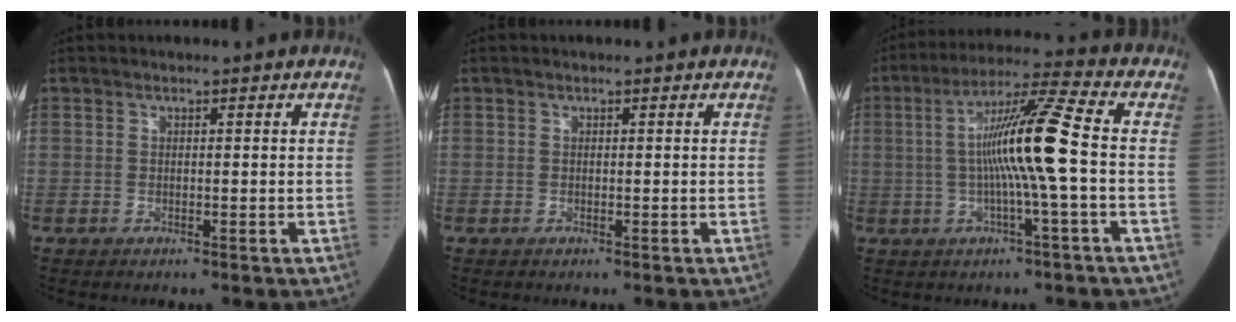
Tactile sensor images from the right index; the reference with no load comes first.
{"total": 0.0}
{"total": 12.0, "force": [-0.7, -1.1, 12.0], "torque": [-0.218, 0.011, -0.018]}